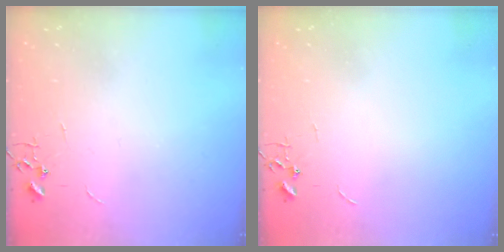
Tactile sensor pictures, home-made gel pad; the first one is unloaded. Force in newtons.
{"total": 0.0}